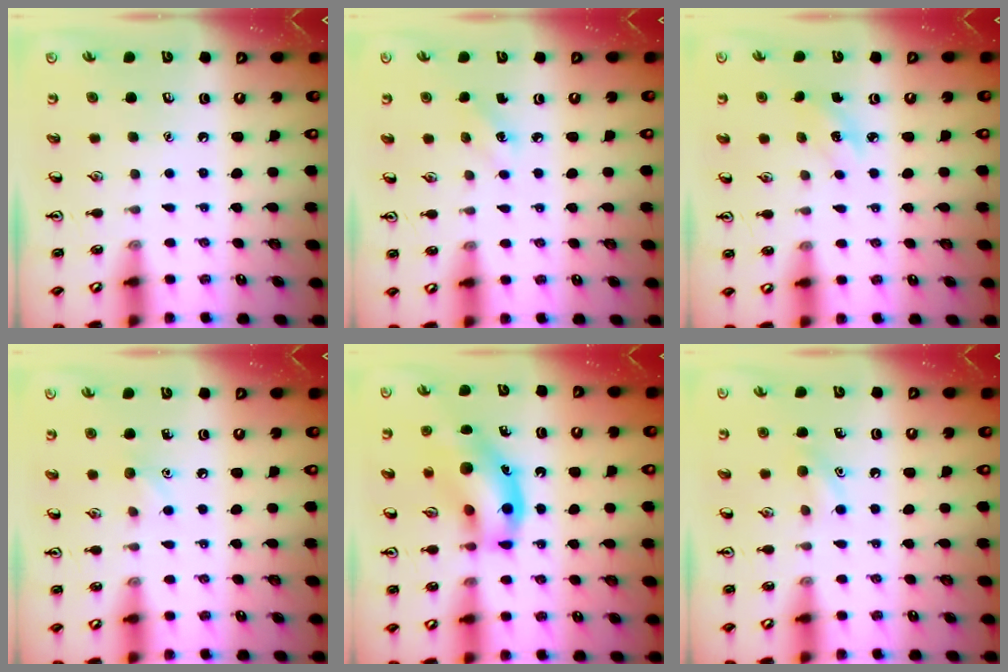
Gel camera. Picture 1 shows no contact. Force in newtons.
{"total": 2.3, "press": 2.2, "slide": 0.8}
{"total": 2.7, "press": 2.5, "slide": 1.0}
{"total": 4.4, "press": 4.2, "slide": 1.4}
{"total": 16.0, "press": 15.8, "slide": 2.5}
{"total": 6.2, "press": 5.9, "slide": 1.7}